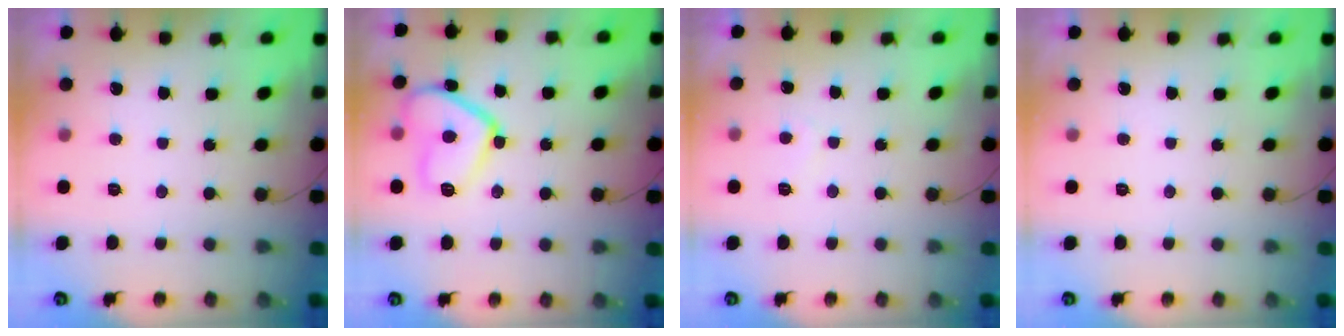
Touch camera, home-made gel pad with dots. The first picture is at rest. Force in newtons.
{"total": 12.4, "press": 12.3, "slide": 1.1}
{"total": 2.1, "press": 2.0, "slide": 0.6}
{"total": 0.0}